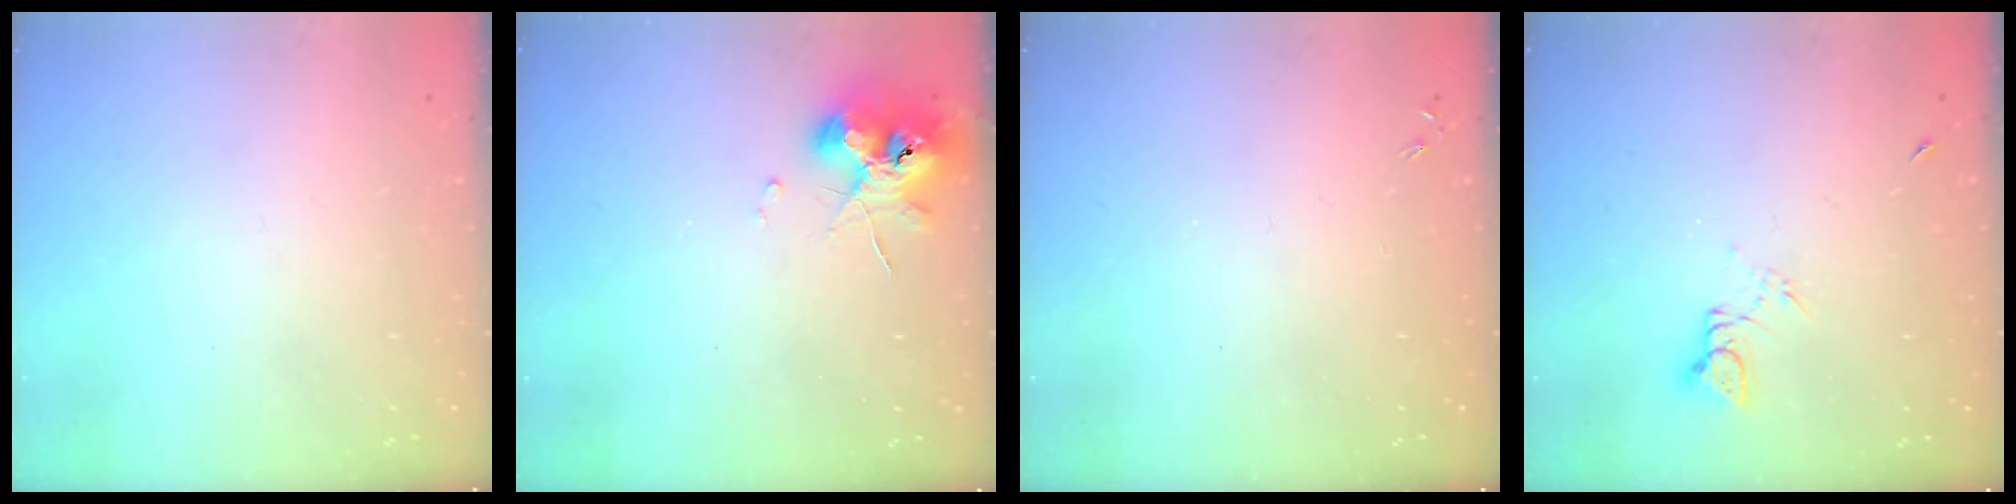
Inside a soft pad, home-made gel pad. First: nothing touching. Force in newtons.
{"total": 10.1, "press": 10.0, "slide": 1.4}
{"total": 0.0}
{"total": 3.7, "press": 3.7, "slide": 0.3}